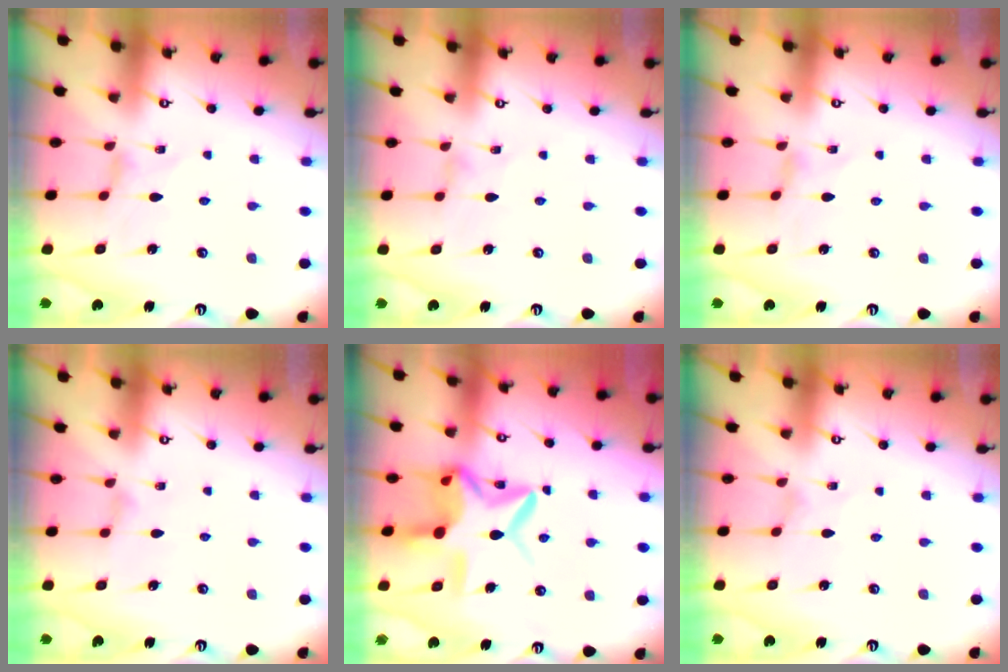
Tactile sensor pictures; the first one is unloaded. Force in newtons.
{"total": 0.0}
{"total": 0.0}
{"total": 0.8, "press": 0.8, "slide": 0.2}
{"total": 14.2, "press": 14.0, "slide": 2.0}
{"total": 0.0}